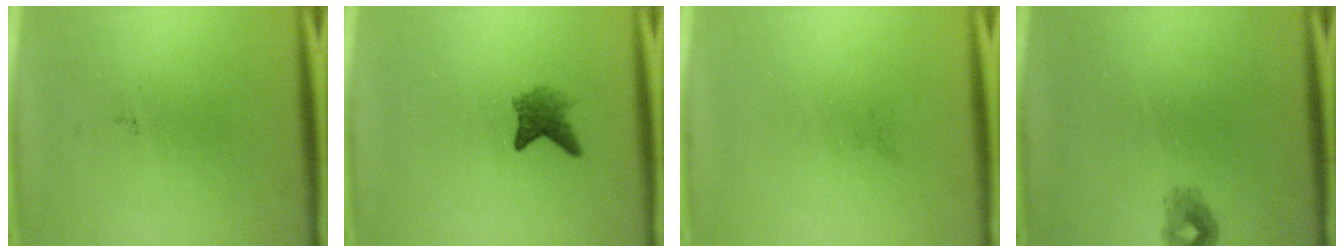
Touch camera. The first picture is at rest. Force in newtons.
{"total": 2.7}
{"total": 0.0}
{"total": 1.2}